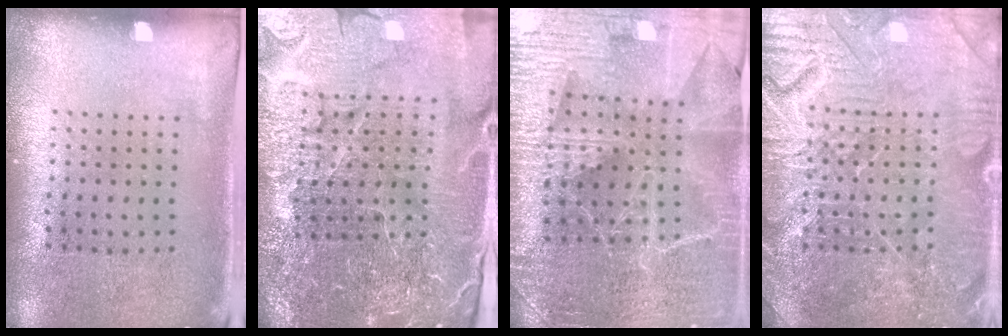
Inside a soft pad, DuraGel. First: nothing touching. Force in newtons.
{"total": 5.2, "press": 5.0, "slide": 1.6}
{"total": 4.3, "press": 4.1, "slide": 1.3}
{"total": 7.1, "press": 7.1, "slide": 1.0}